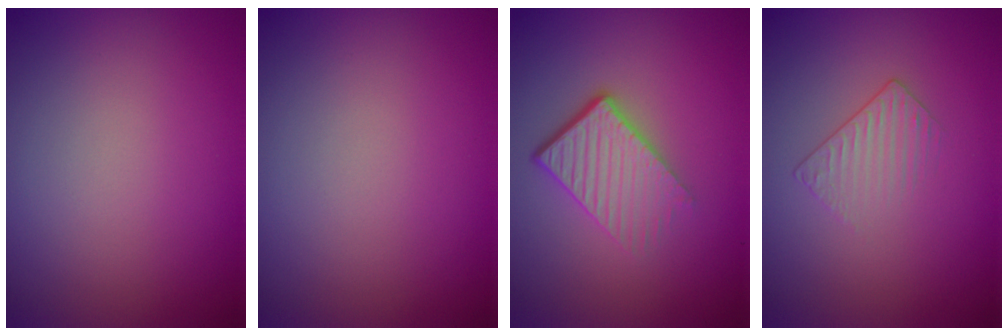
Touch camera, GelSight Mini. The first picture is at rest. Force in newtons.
{"total": 0.0}
{"total": 4.4, "press": 2.8, "slide": 3.4}
{"total": 1.3, "press": 0.6, "slide": 1.1}